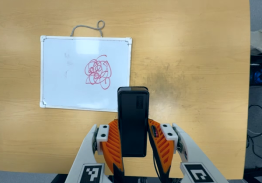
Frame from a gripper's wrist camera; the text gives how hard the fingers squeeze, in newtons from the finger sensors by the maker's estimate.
{"total": 3.9, "left": 2.6, "right": 5.1}